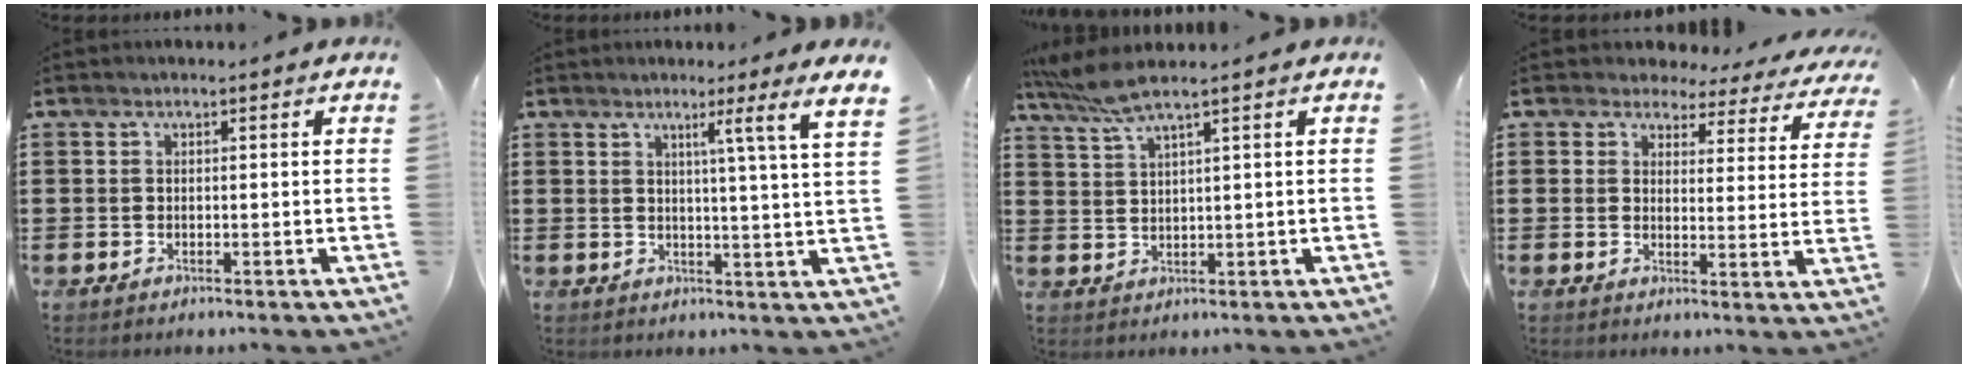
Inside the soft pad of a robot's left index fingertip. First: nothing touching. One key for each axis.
{"total": 5.3, "fx": 3.0, "fy": -2.1, "fz": 3.8, "tx": -0.057, "ty": -0.032, "tz": 0.037}
{"total": 4.7, "fx": 3.3, "fy": 0.2, "fz": 3.4, "tx": -0.076, "ty": -0.001, "tz": 0.059}
{"total": 3.6, "fx": 3.2, "fy": 1.4, "fz": 0.5, "tx": -0.024, "ty": -0.021, "tz": 0.051}